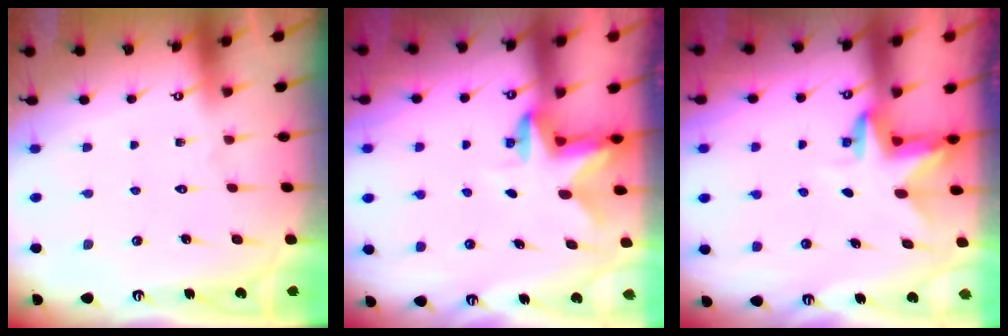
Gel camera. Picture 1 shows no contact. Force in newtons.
{"total": 2.6, "press": 2.5, "slide": 0.5}
{"total": 3.2, "press": 3.2, "slide": 0.1}